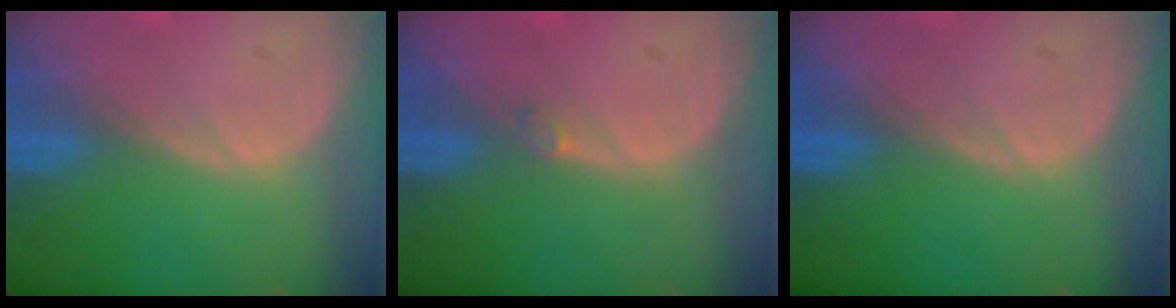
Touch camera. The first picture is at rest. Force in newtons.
{"total": 0.8, "press": 0.8, "slide": 0.2}
{"total": 0.0}